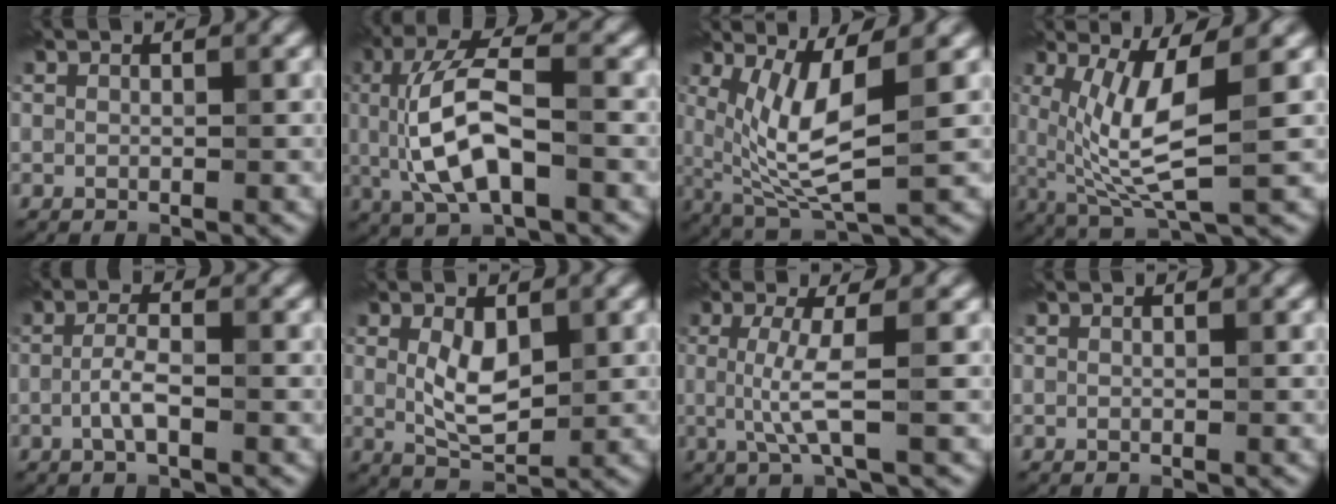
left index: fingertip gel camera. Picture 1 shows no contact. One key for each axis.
{"total": 8.1, "fx": -0.3, "fy": 3.3, "fz": 7.4, "tx": -0.150, "ty": 0.002, "tz": -0.008}
{"total": 6.4, "fx": 0.9, "fy": 1.8, "fz": 6.1, "tx": -0.127, "ty": -0.018, "tz": 0.027}
{"total": 6.6, "fx": 0.6, "fy": 1.6, "fz": 6.4, "tx": -0.131, "ty": -0.013, "tz": 0.018}
{"total": 2.2, "fx": -0.9, "fy": 0.5, "fz": 1.9, "tx": -0.041, "ty": 0.006, "tz": -0.023}
{"total": 3.6, "fx": 0.7, "fy": 1.9, "fz": 3.0, "tx": -0.063, "ty": -0.001, "tz": 0.016}
{"total": 3.3, "fx": -0.1, "fy": 0.4, "fz": 3.3, "tx": -0.070, "ty": -0.004, "tz": -0.003}
{"total": 0.0}